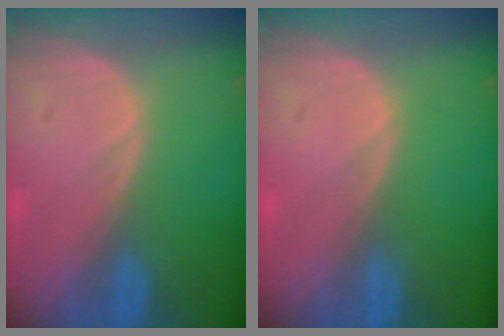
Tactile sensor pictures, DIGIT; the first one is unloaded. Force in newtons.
{"total": 0.0}